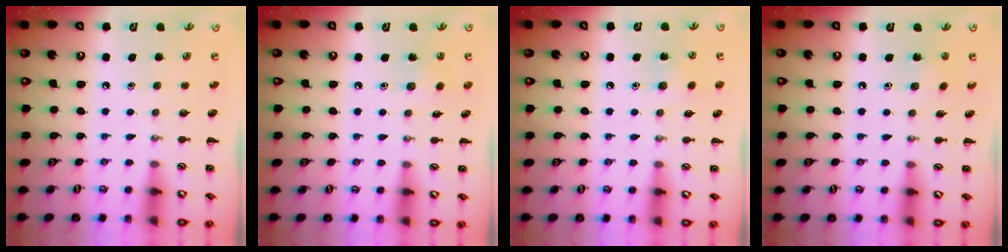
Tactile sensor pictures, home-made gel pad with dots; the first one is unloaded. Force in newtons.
{"total": 5.0, "press": 4.8, "slide": 1.4}
{"total": 6.3, "press": 6.1, "slide": 1.8}
{"total": 2.7, "press": 2.6, "slide": 0.9}